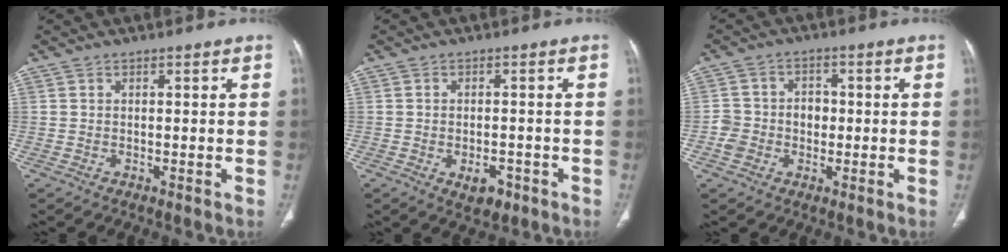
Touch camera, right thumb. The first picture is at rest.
{"total": 4.4, "force": [-2.0, 2.5, 3.0], "torque": [-0.030, 0.008, -0.021]}
{"total": 6.2, "force": [-1.0, 5.4, 2.7], "torque": [-0.026, 0.025, -0.021]}